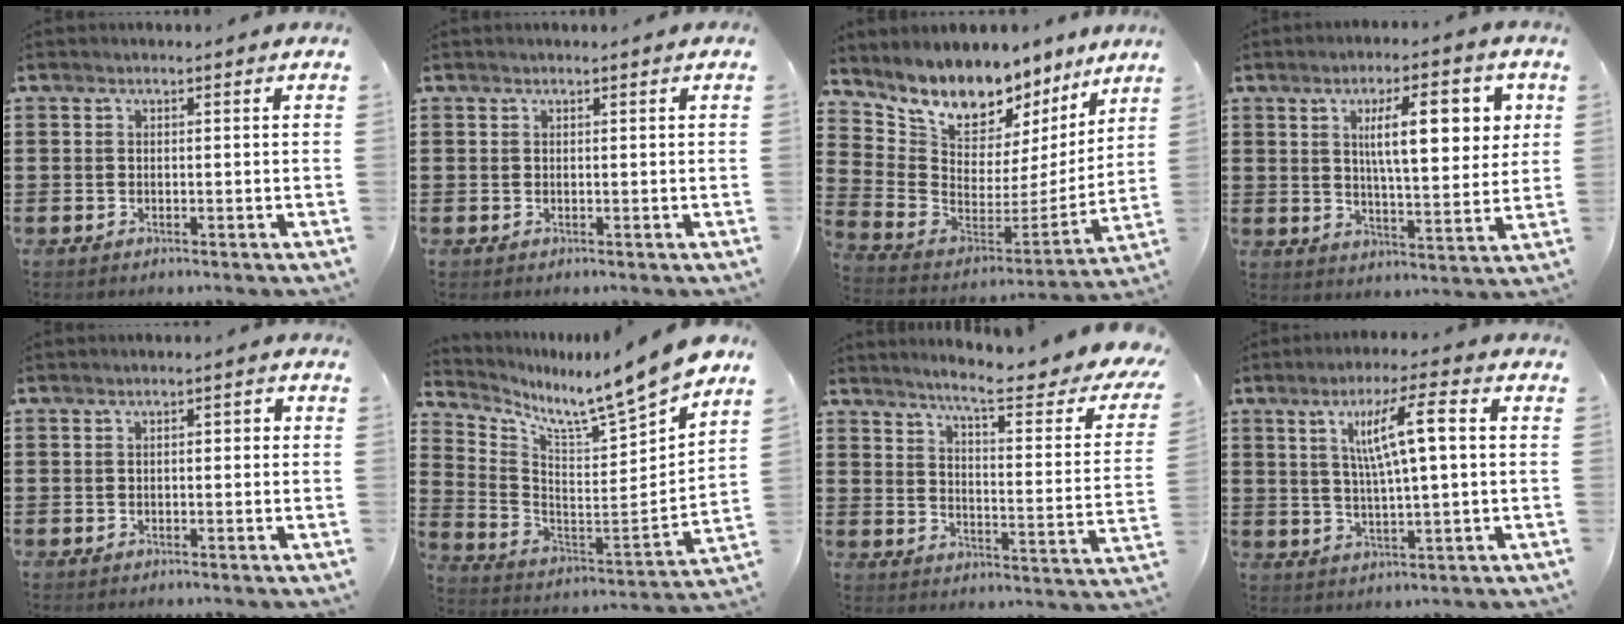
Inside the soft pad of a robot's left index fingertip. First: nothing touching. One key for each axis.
{"total": 0.0}
{"total": 8.1, "fx": 7.2, "fy": 3.4, "fz": 1.4, "tx": -0.071, "ty": -0.067, "tz": 0.128}
{"total": 11.5, "fx": 3.8, "fy": 3.7, "fz": 10.2, "tx": -0.160, "ty": -0.002, "tz": 0.055}
{"total": 1.3, "fx": -0.4, "fy": 0.4, "fz": 1.1, "tx": -0.022, "ty": 0.001, "tz": -0.010}
{"total": 8.6, "fx": 8.1, "fy": -0.5, "fz": 2.9, "tx": -0.079, "ty": -0.077, "tz": 0.121}
{"total": 7.2, "fx": 5.8, "fy": -0.2, "fz": 4.3, "tx": -0.084, "ty": -0.049, "tz": 0.085}
{"total": 8.8, "fx": 2.2, "fy": 1.4, "fz": 8.4, "tx": -0.165, "ty": 0.006, "tz": 0.033}